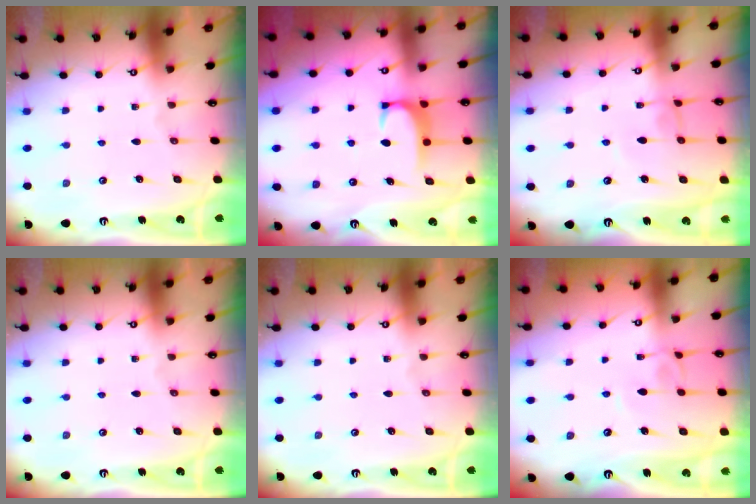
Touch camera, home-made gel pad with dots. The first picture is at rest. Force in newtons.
{"total": 2.0, "press": 1.9, "slide": 0.5}
{"total": 1.9, "press": 1.9, "slide": 0.2}
{"total": 0.0}
{"total": 0.0}
{"total": 2.4, "press": 2.4, "slide": 0.4}